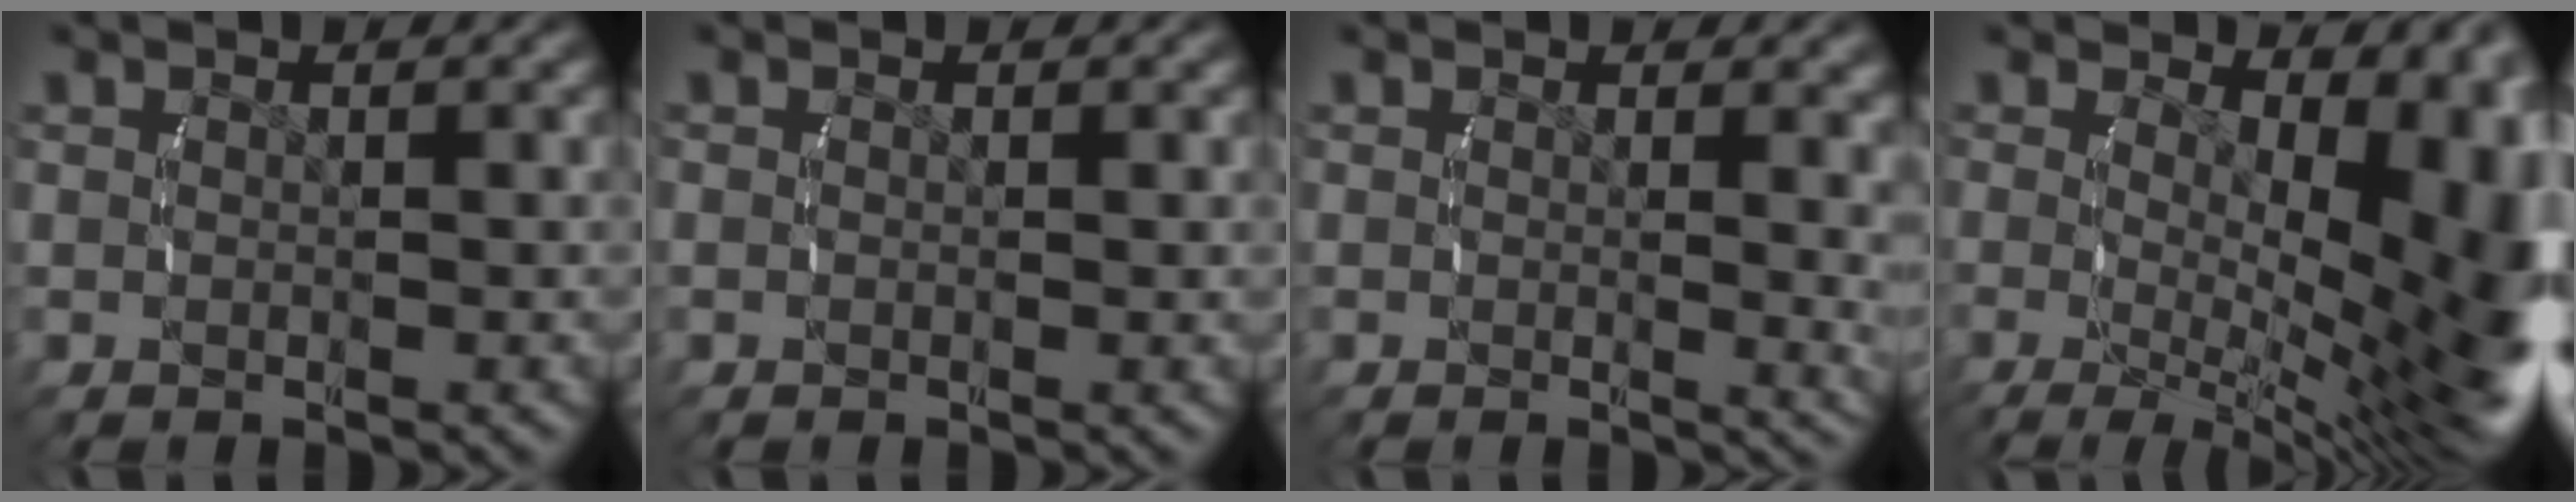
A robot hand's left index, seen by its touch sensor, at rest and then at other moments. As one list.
[{"total": 0.0}, {"total": 2.4, "force": [0.9, 0.4, 2.1], "torque": [-0.025, -0.006, 0.010]}, {"total": 14.3, "force": [-1.4, 6.8, 12.6], "torque": [-0.144, -0.051, -0.001]}]